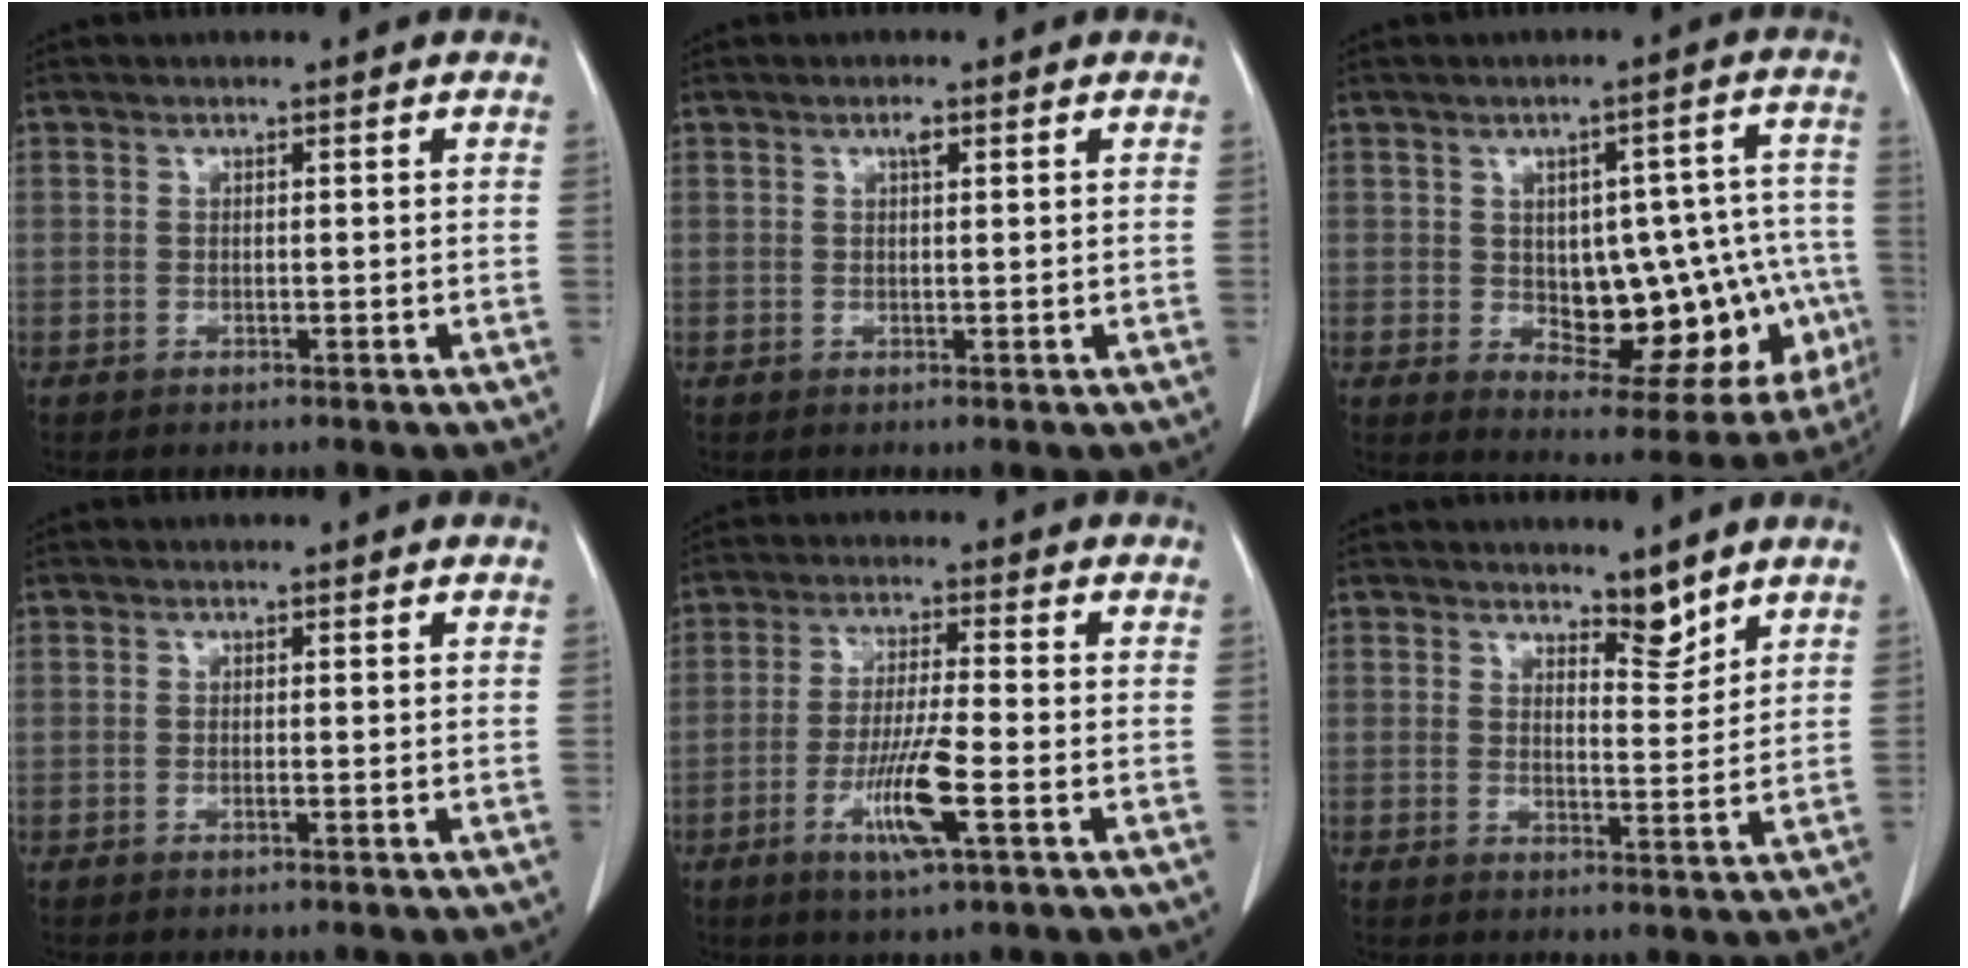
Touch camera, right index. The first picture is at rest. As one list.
[{"total": 1.1, "force": [0.6, 0.3, 0.9], "torque": [-0.018, 0.001, 0.009]}, {"total": 17.2, "force": [-2.5, 8.4, 14.8], "torque": [-0.158, 0.038, -0.001]}, {"total": 0.0}, {"total": 8.7, "force": [-3.4, 0.1, 8.0], "torque": [-0.158, -0.014, -0.060]}, {"total": 3.6, "force": [3.2, 1.1, 1.1], "torque": [-0.012, -0.010, 0.053]}]